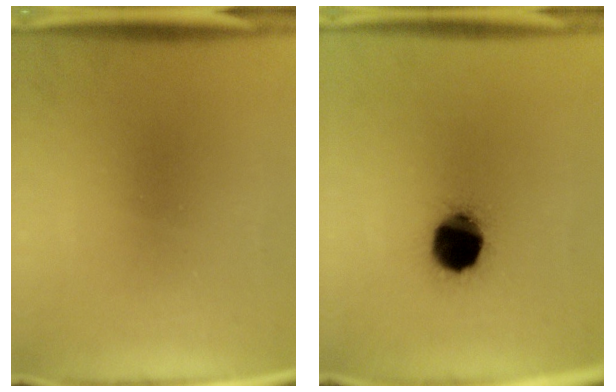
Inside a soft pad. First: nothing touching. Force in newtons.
{"total": 13.4}